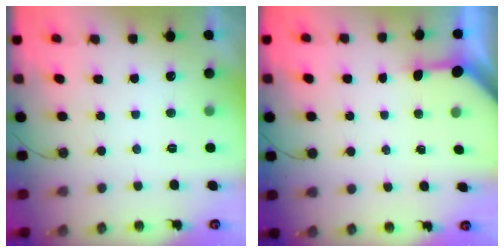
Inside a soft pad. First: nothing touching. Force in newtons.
{"total": 3.1, "press": 3.1, "slide": 0.4}